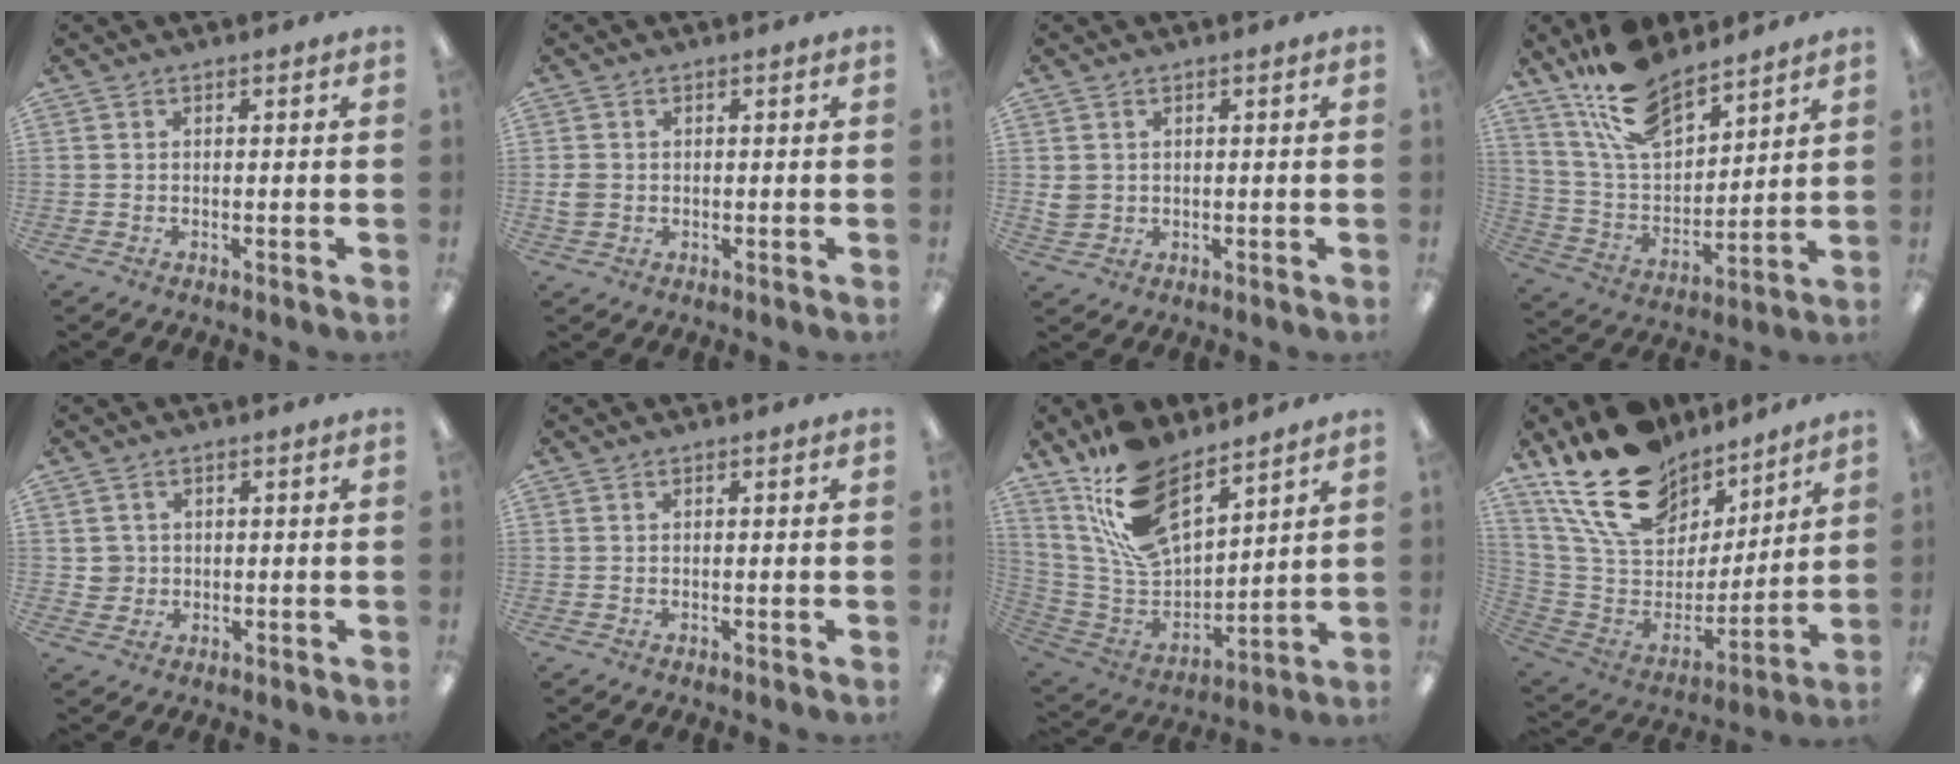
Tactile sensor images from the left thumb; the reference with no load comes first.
{"total": 2.4, "force": [-0.1, 2.1, 1.1], "torque": [-0.020, 0.004, -0.001]}
{"total": 2.6, "force": [0.8, 2.3, 1.0], "torque": [-0.019, 0.003, 0.017]}
{"total": 16.1, "force": [12.7, 6.8, 7.4], "torque": [-0.163, -0.067, 0.235]}
{"total": 3.2, "force": [0.6, 3.1, 0.2], "torque": [-0.004, 0.003, 0.009]}
{"total": 0.0}
{"total": 18.0, "force": [12.7, 8.3, 9.8], "torque": [-0.208, -0.068, 0.236]}
{"total": 22.4, "force": [15.3, 12.8, 10.3], "torque": [-0.194, -0.086, 0.288]}